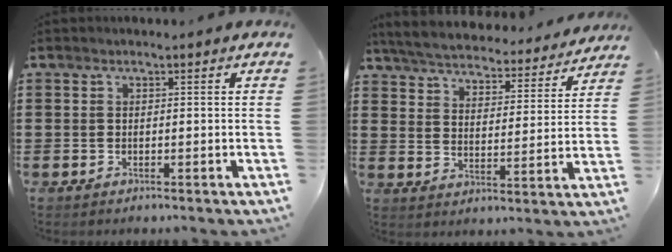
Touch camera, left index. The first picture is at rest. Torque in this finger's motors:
{"motor_torque": [1.11, -1.03, 1.05, 0.13]}